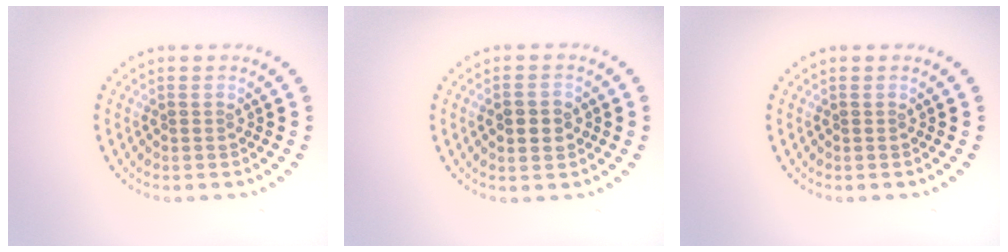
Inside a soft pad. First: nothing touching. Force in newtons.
{"total": 2.4, "press": 2.4, "slide": 0.1}
{"total": 0.0}